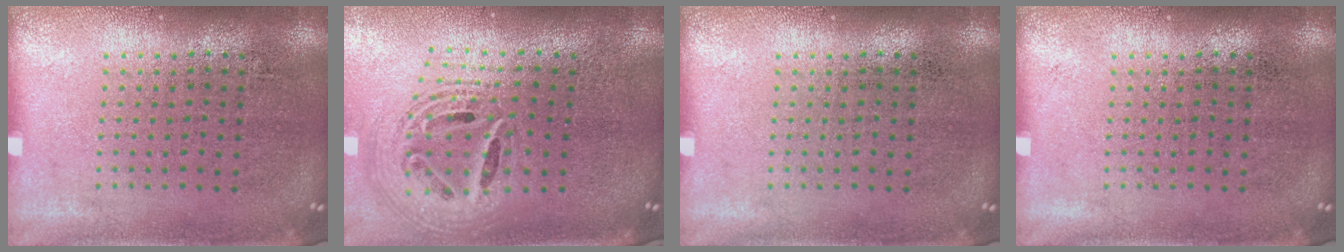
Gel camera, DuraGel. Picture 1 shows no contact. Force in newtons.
{"total": 2.3, "press": 1.7, "slide": 1.5}
{"total": 0.0}
{"total": 0.0}